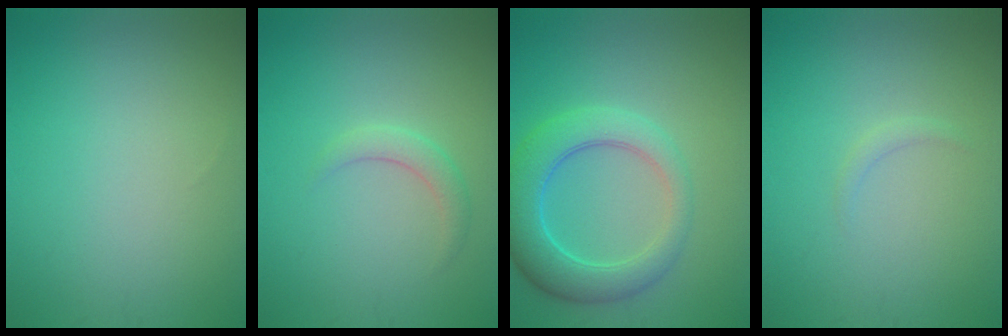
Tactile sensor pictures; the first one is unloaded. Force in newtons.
{"total": 1.7, "press": 1.7, "slide": 0.0}
{"total": 5.9, "press": 5.9, "slide": 0.3}
{"total": 0.7, "press": 0.7, "slide": 0.1}